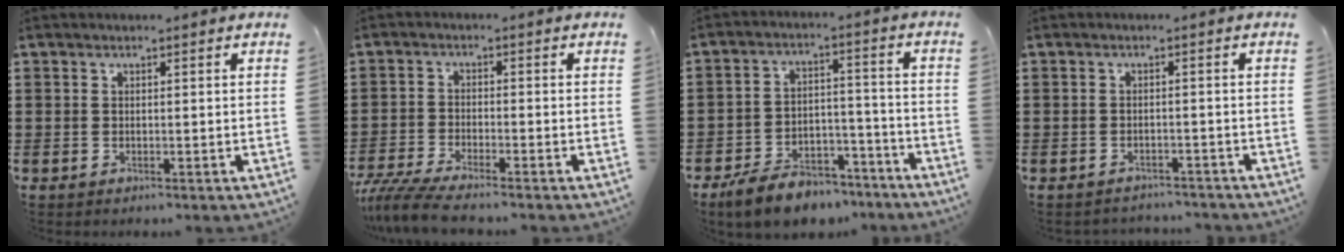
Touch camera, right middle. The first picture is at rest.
{"total": 4.9, "force": [-4.5, 0.1, 1.9], "torque": [-0.053, -0.016, -0.092]}
{"total": 7.4, "force": [-6.8, 2.3, 2.0], "torque": [-0.037, 0.025, -0.130]}
{"total": 1.7, "force": [-1.7, 0.2, -0.1], "torque": [-0.005, -0.001, -0.038]}